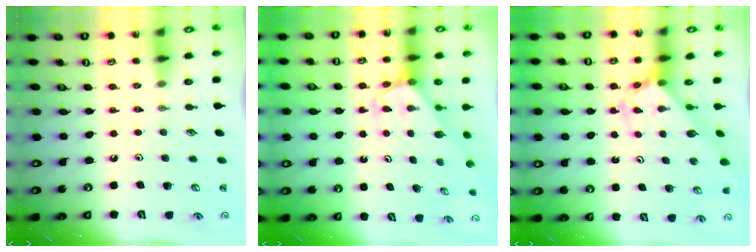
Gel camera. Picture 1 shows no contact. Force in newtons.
{"total": 2.6, "press": 2.6, "slide": 0.1}
{"total": 2.9, "press": 2.9, "slide": 0.2}